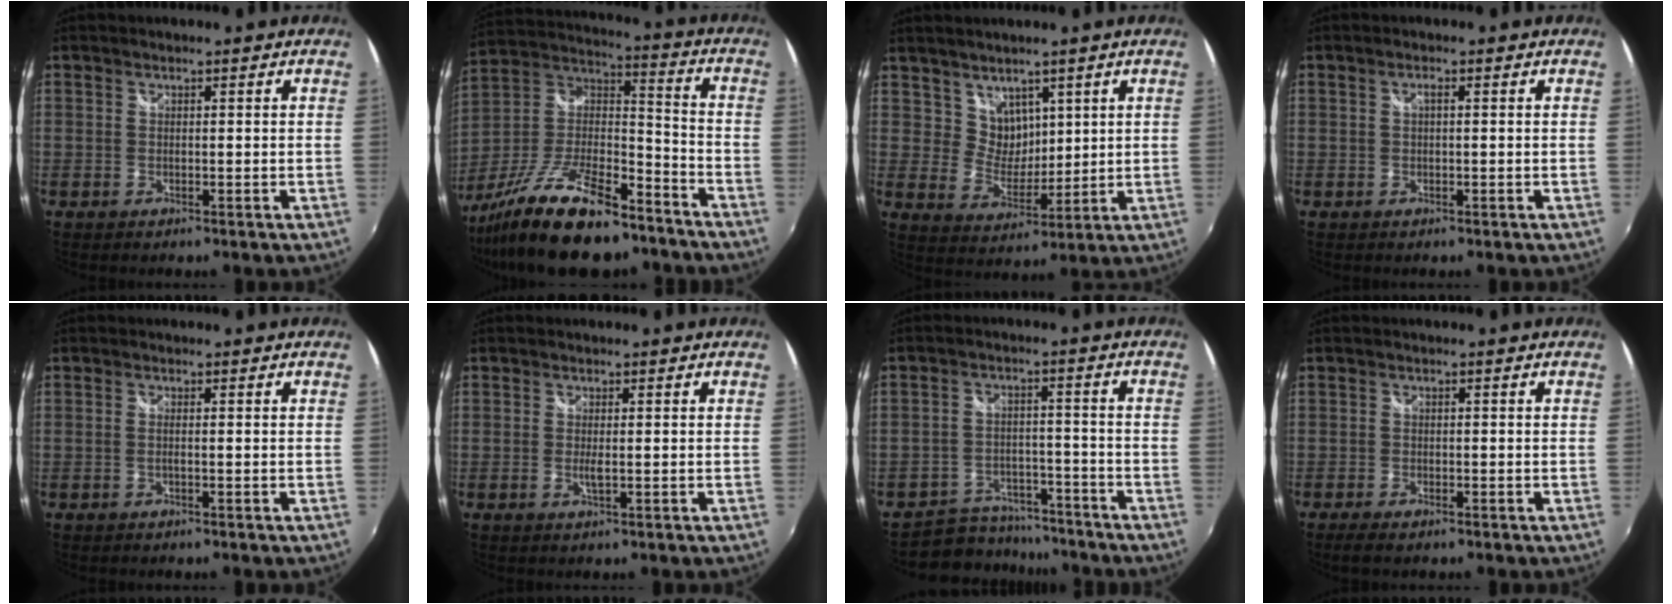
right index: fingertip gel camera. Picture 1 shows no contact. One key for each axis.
{"total": 23.4, "fx": -16.1, "fy": 8.3, "fz": 14.8, "tx": -0.290, "ty": -0.010, "tz": -0.264}
{"total": 5.8, "fx": 3.7, "fy": 4.2, "fz": 1.5, "tx": -0.016, "ty": 0.000, "tz": 0.074}
{"total": 1.0, "fx": 0.1, "fy": 0.2, "fz": 0.9, "tx": -0.016, "ty": 0.004, "tz": 0.000}
{"total": 1.2, "fx": -0.5, "fy": -0.3, "fz": 1.0, "tx": -0.016, "ty": 0.000, "tz": -0.010}
{"total": 1.6, "fx": -0.2, "fy": 0.1, "fz": 1.6, "tx": -0.030, "ty": -0.005, "tz": -0.004}
{"total": 9.4, "fx": -8.1, "fy": 4.7, "fz": 0.6, "tx": -0.026, "ty": 0.026, "tz": -0.114}
{"total": 3.1, "fx": -2.3, "fy": 1.0, "fz": 1.8, "tx": -0.042, "ty": -0.012, "tz": -0.042}